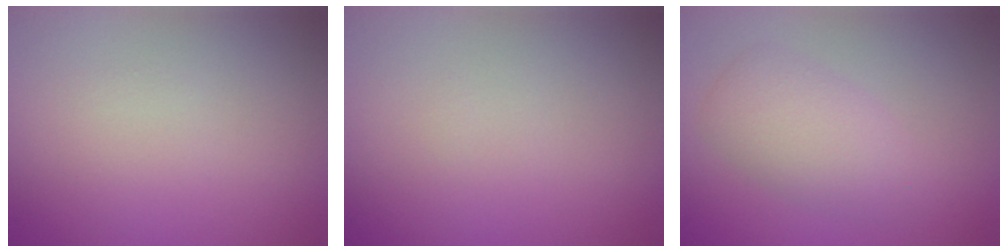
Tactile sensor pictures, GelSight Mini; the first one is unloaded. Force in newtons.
{"total": 0.0}
{"total": 3.6, "press": 3.6, "slide": 0.1}